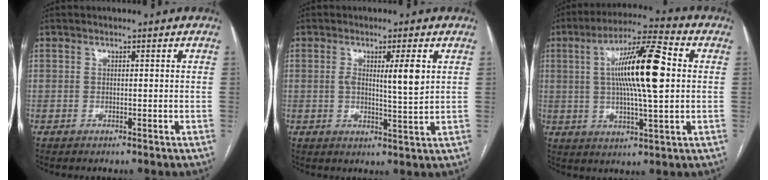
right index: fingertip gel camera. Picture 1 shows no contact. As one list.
[{"total": 5.2, "force": [1.3, 0.1, 5.0], "torque": [-0.081, -0.006, 0.021]}, {"total": 14.7, "force": [1.9, 1.6, 14.5], "torque": [-0.253, 0.015, 0.029]}]